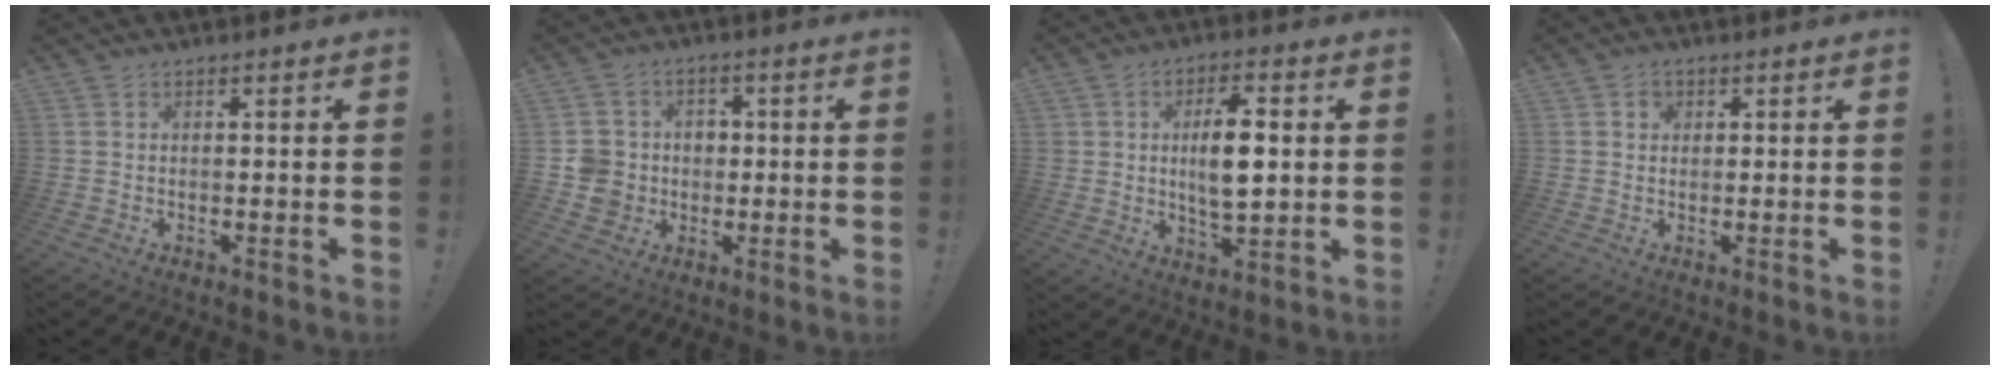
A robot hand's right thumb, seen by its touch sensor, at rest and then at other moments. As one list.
[{"total": 9.2, "force": [-1.0, 8.8, 2.5], "torque": [-0.045, 0.015, -0.014]}, {"total": 13.4, "force": [1.5, 9.1, 9.7], "torque": [-0.146, 0.006, 0.028]}, {"total": 1.8, "force": [0.5, 1.6, 0.6], "torque": [-0.007, -0.001, 0.008]}]